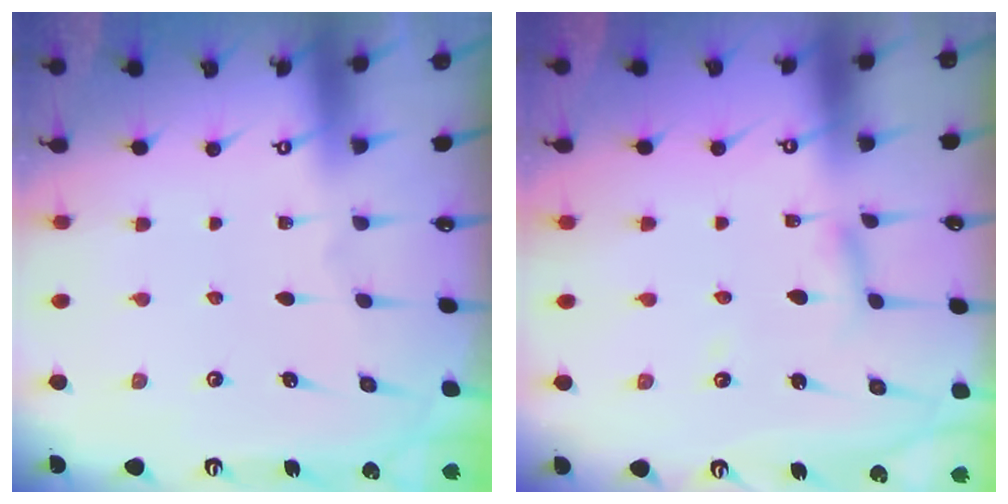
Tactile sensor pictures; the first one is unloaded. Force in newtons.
{"total": 3.7, "press": 3.7, "slide": 0.3}